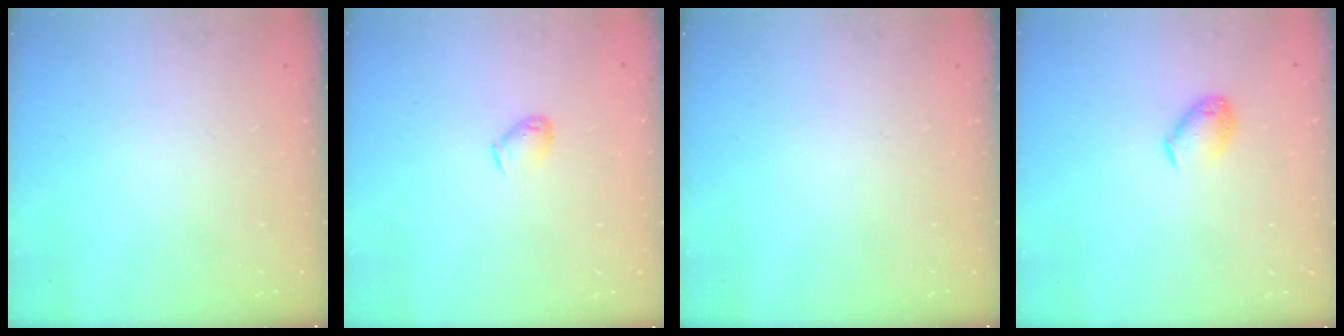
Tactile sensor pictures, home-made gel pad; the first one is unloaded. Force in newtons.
{"total": 3.8, "press": 3.7, "slide": 0.7}
{"total": 0.0}
{"total": 7.8, "press": 7.7, "slide": 1.0}